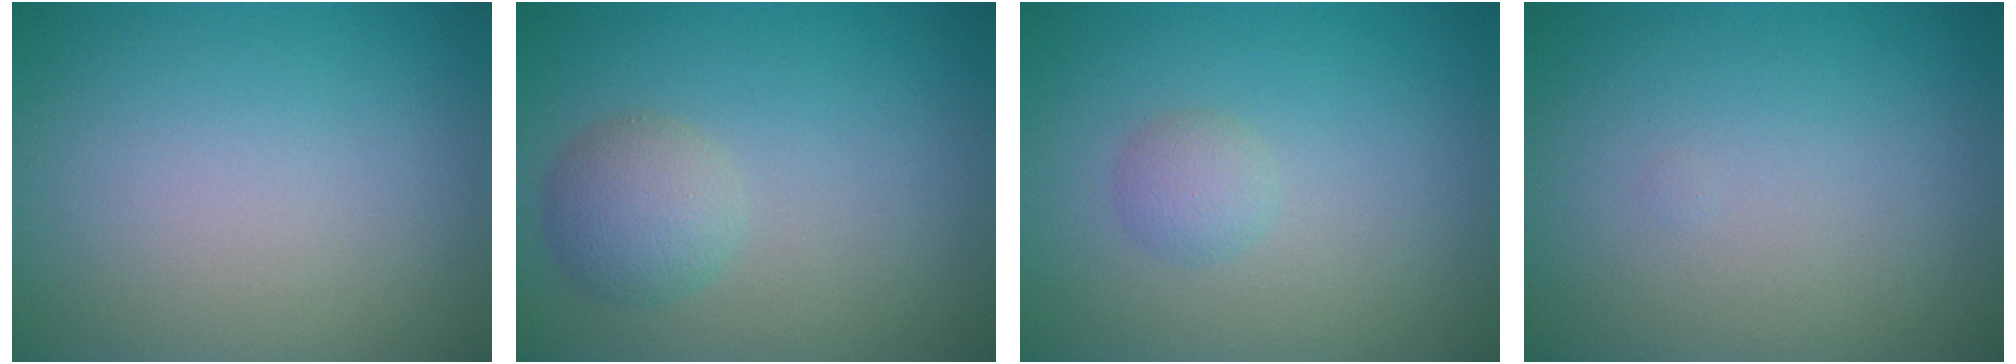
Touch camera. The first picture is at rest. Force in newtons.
{"total": 2.9, "press": 2.9, "slide": 0.0}
{"total": 1.4, "press": 1.4, "slide": 0.1}
{"total": 0.0}